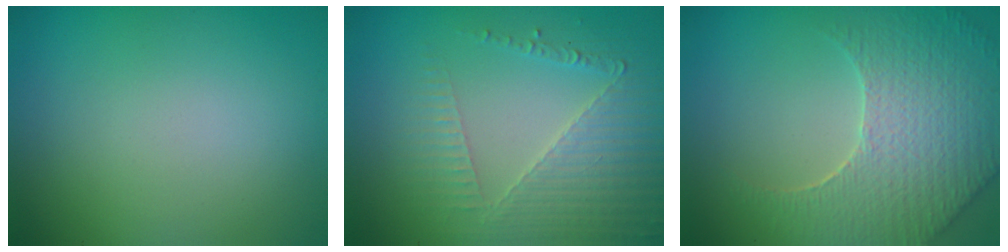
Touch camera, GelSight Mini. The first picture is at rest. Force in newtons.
{"total": 3.8, "press": 3.7, "slide": 0.6}
{"total": 5.4, "press": 4.8, "slide": 2.5}